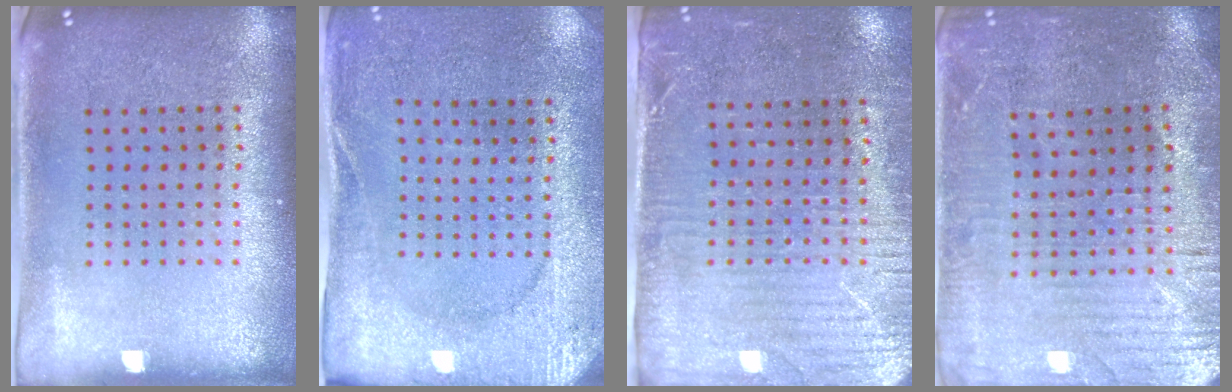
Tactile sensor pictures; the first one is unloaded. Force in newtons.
{"total": 2.6, "press": 2.5, "slide": 0.7}
{"total": 3.2, "press": 2.8, "slide": 1.6}
{"total": 1.6, "press": 1.5, "slide": 0.5}